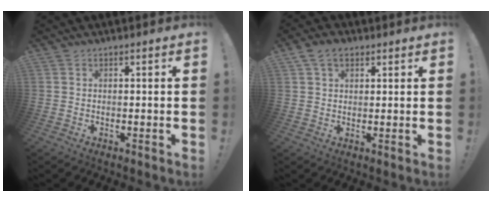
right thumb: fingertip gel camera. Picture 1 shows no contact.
{"total": 5.6, "force": [2.7, 3.8, 3.2], "torque": [-0.056, 0.000, 0.052]}